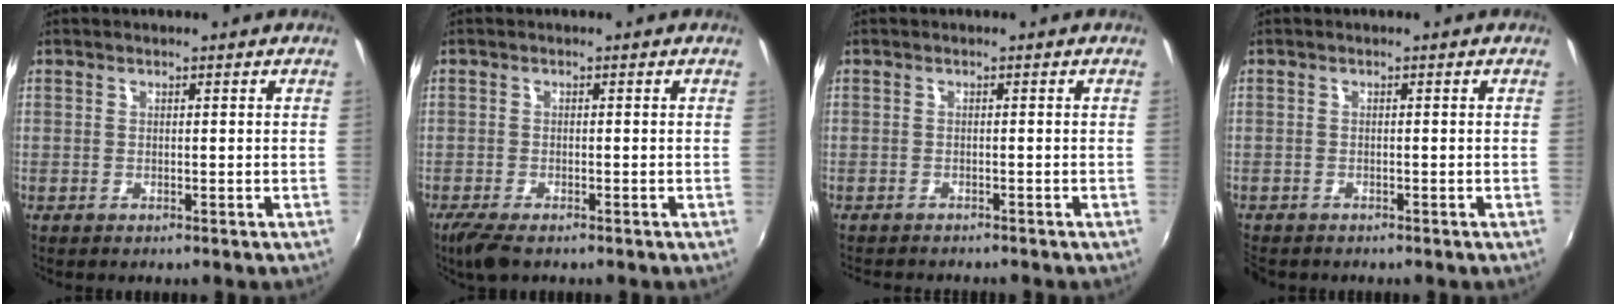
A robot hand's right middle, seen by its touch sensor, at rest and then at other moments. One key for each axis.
{"total": 4.5, "fx": -3.3, "fy": 1.2, "fz": 2.8, "tx": -0.068, "ty": -0.018, "tz": -0.061}
{"total": 3.0, "fx": -2.8, "fy": 0.5, "fz": 0.8, "tx": -0.024, "ty": -0.014, "tz": -0.046}
{"total": 2.0, "fx": -1.8, "fy": 0.8, "fz": 0.4, "tx": -0.015, "ty": -0.008, "tz": -0.032}